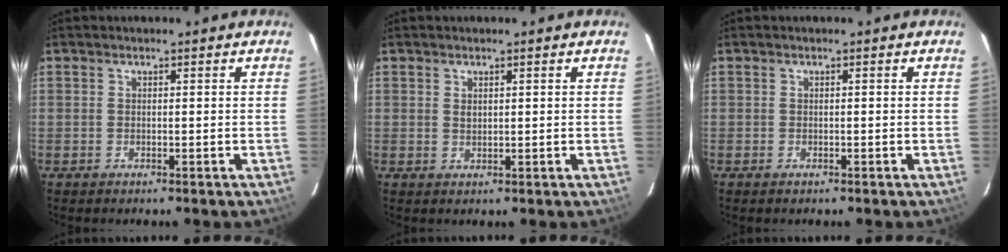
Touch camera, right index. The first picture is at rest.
{"total": 1.2, "force": [0.7, 0.6, 0.7], "torque": [-0.011, 0.002, 0.013]}
{"total": 0.7, "force": [-0.6, 0.3, 0.2], "torque": [-0.006, 0.000, -0.012]}